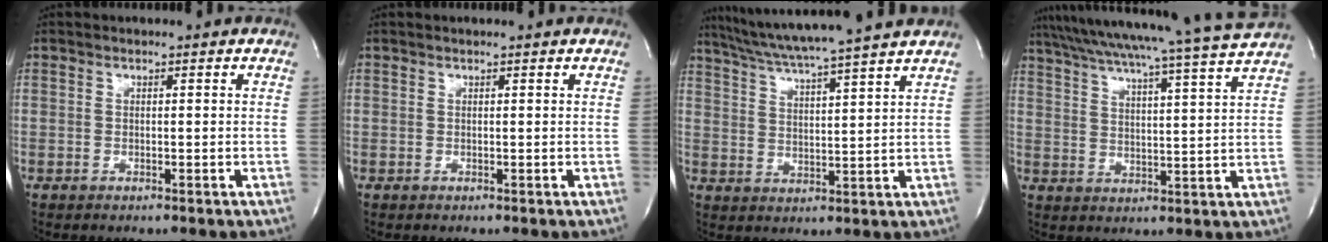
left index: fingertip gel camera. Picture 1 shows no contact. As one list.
[{"total": 0.7, "force": [0.6, -0.2, 0.3], "torque": [-0.005, 0.002, 0.014]}, {"total": 14.5, "force": [12.7, -1.9, 6.8], "torque": [-0.124, -0.001, 0.191]}, {"total": 20.8, "force": [18.7, -2.7, 8.7], "torque": [-0.159, -0.040, 0.260]}]